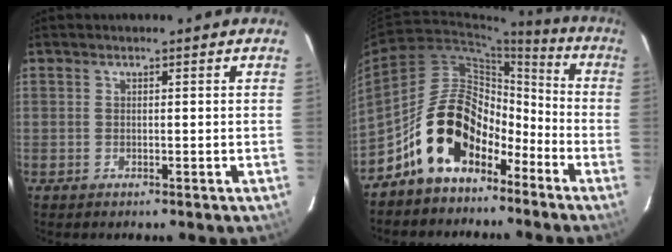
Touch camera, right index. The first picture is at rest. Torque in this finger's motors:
{"motor_torque": [1.11, -0.19, 1.05, 0.20]}